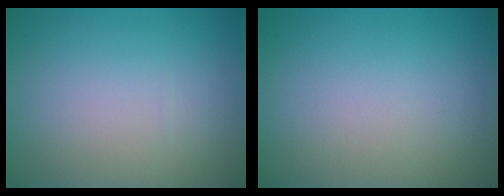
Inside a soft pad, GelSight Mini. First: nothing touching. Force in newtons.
{"total": 0.0}